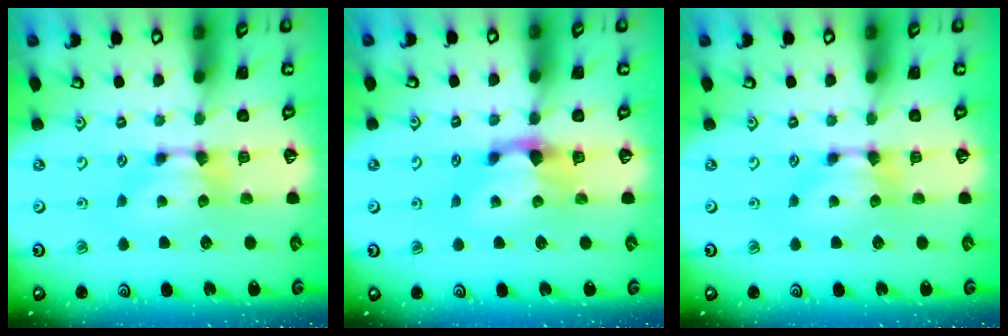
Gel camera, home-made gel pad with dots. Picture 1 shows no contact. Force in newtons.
{"total": 2.0, "press": 1.8, "slide": 1.0}
{"total": 0.0}